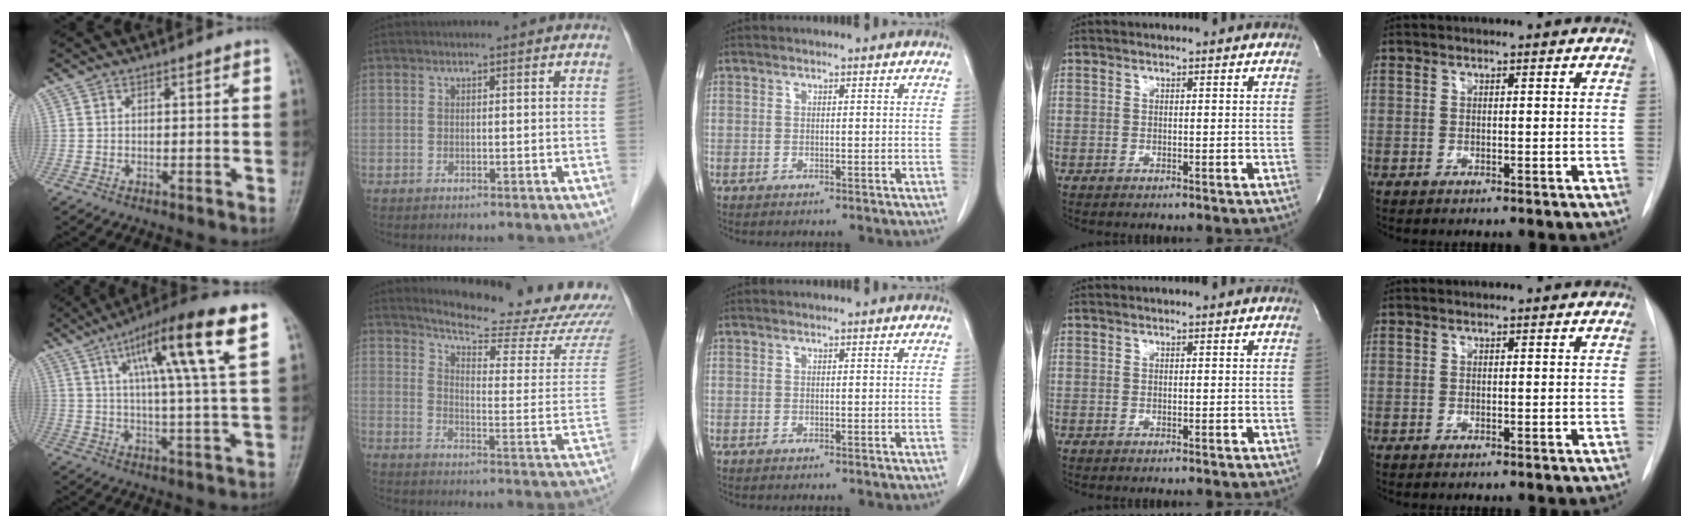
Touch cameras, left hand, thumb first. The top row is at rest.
{"thumb": {"total": 17.9, "force": [7.5, 1.8, 16.1], "torque": [-0.259, -0.006, 0.114]}, "index": {"total": 21.6, "force": [20.6, 1.6, 6.2], "torque": [-0.089, -0.109, 0.249]}}